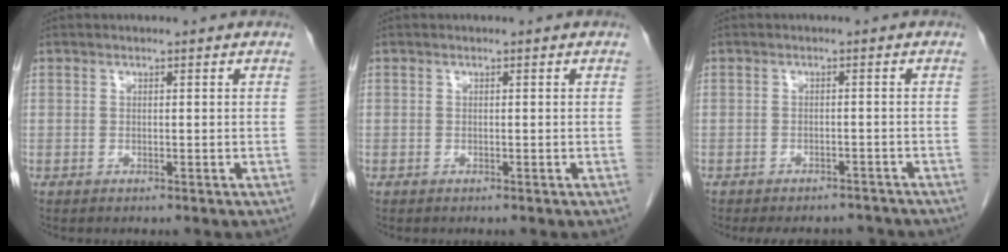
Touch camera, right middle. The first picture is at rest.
{"total": 0.0}
{"total": 8.1, "force": [-7.4, 2.8, 1.8], "torque": [-0.026, 0.004, -0.086]}